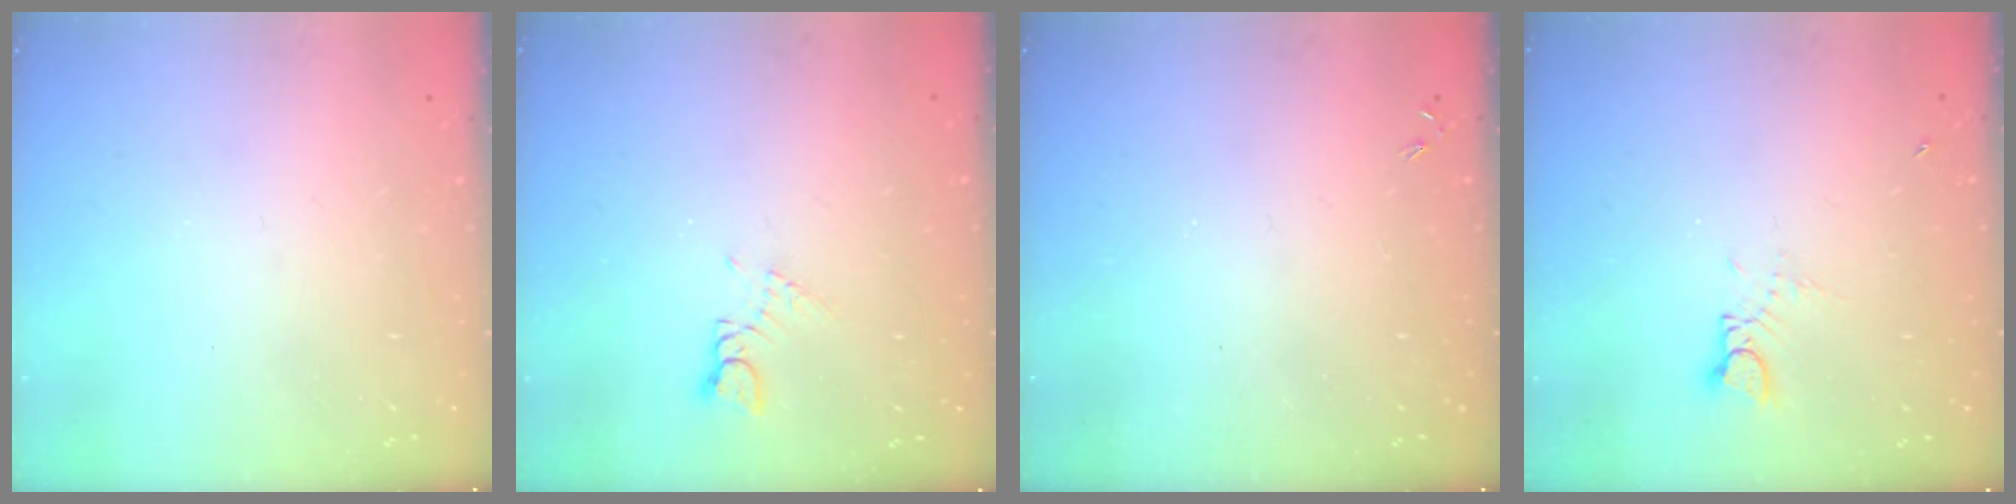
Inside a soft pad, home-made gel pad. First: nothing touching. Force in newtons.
{"total": 1.4, "press": 1.4, "slide": 0.2}
{"total": 0.0}
{"total": 2.7, "press": 2.7, "slide": 0.2}